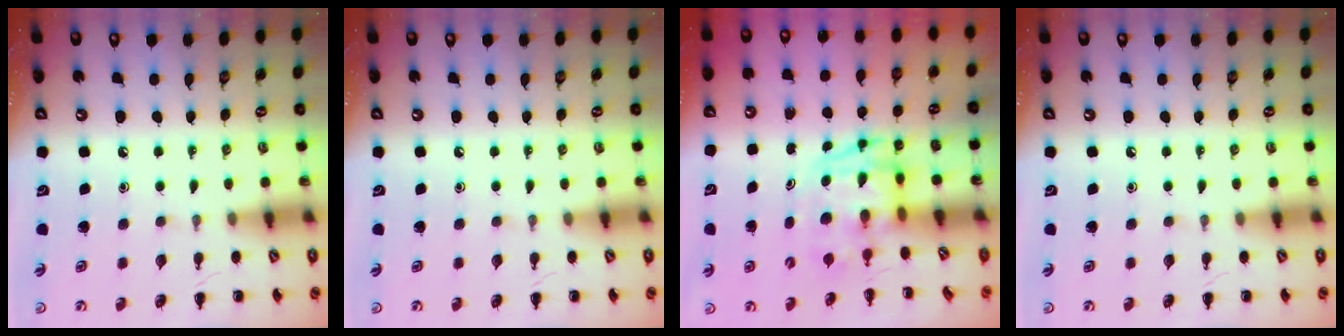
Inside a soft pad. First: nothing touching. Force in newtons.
{"total": 0.0}
{"total": 3.8, "press": 3.7, "slide": 0.8}
{"total": 0.0}